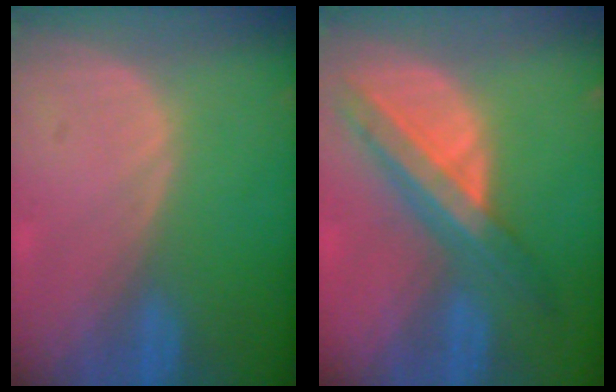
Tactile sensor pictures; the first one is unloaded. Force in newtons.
{"total": 8.5, "press": 7.2, "slide": 4.4}